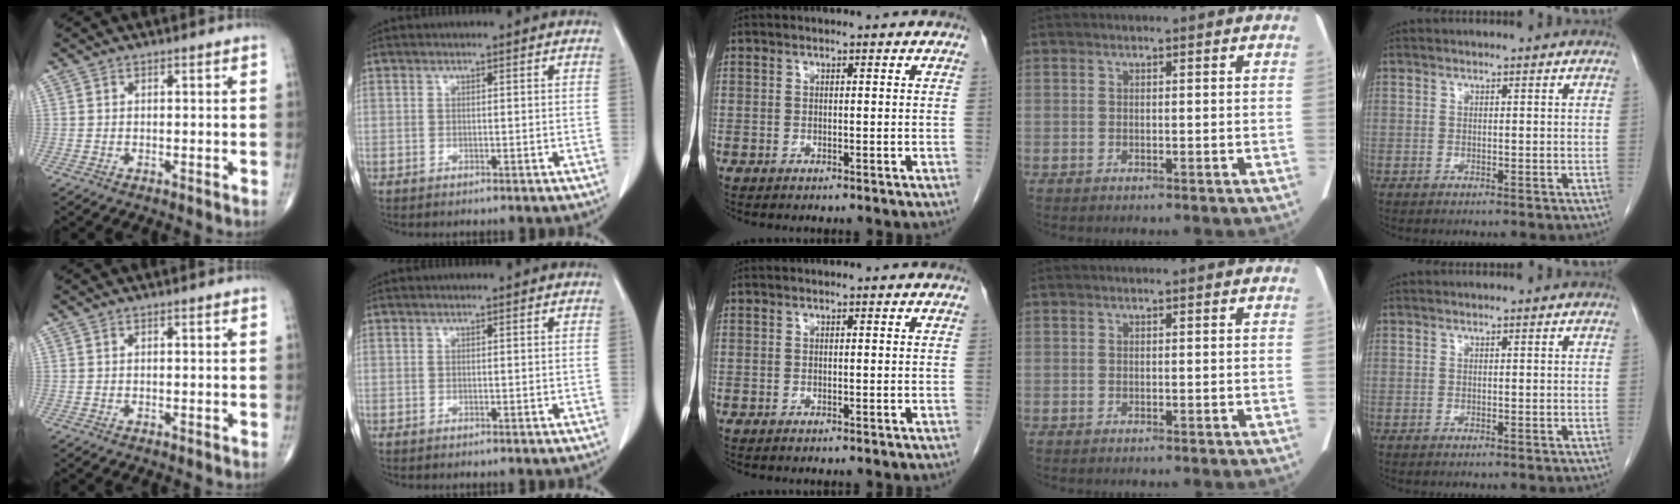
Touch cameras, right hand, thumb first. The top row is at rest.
{}